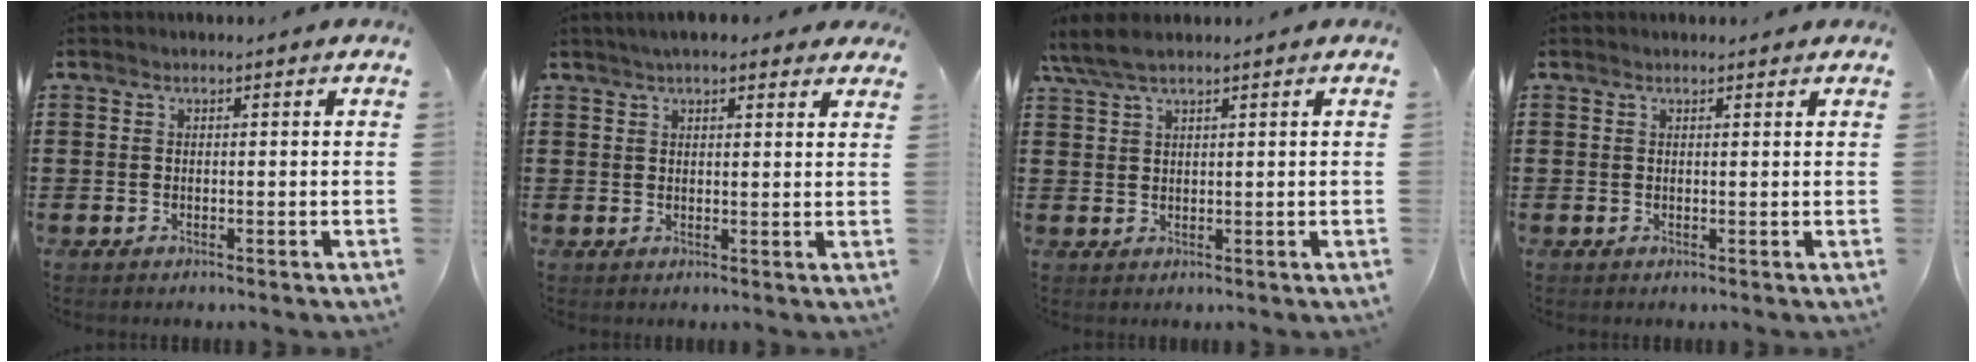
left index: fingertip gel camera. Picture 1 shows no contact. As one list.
[{"total": 3.6, "force": [2.8, 1.0, 1.9], "torque": [-0.043, 0.005, 0.052]}, {"total": 4.4, "force": [3.1, 0.8, 2.9], "torque": [-0.063, 0.004, 0.059]}, {"total": 0.6, "force": [0.5, 0.3, 0.1], "torque": [-0.003, 0.002, 0.011]}]